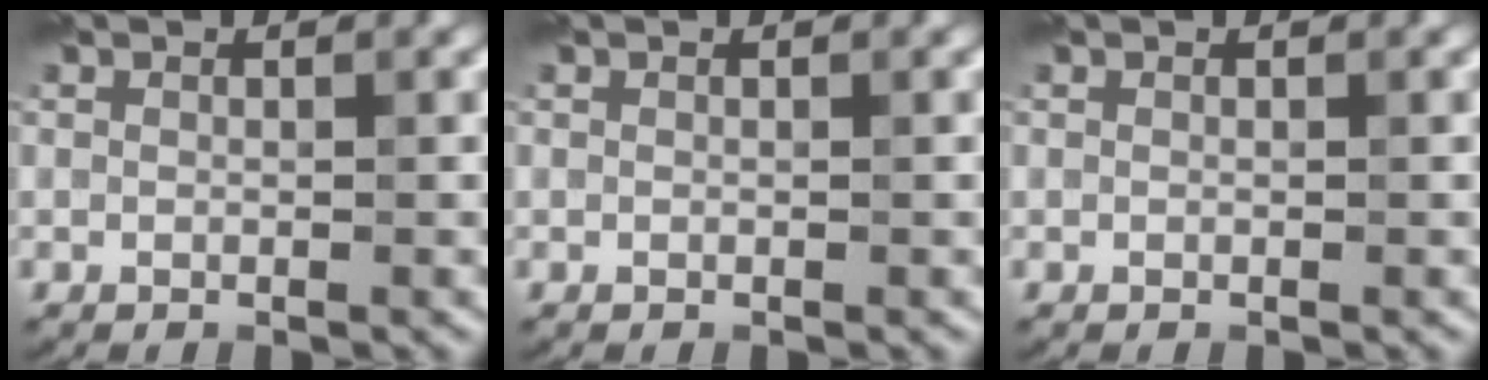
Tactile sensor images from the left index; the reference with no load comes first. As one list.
[{"total": 0.0}, {"total": 0.0}]